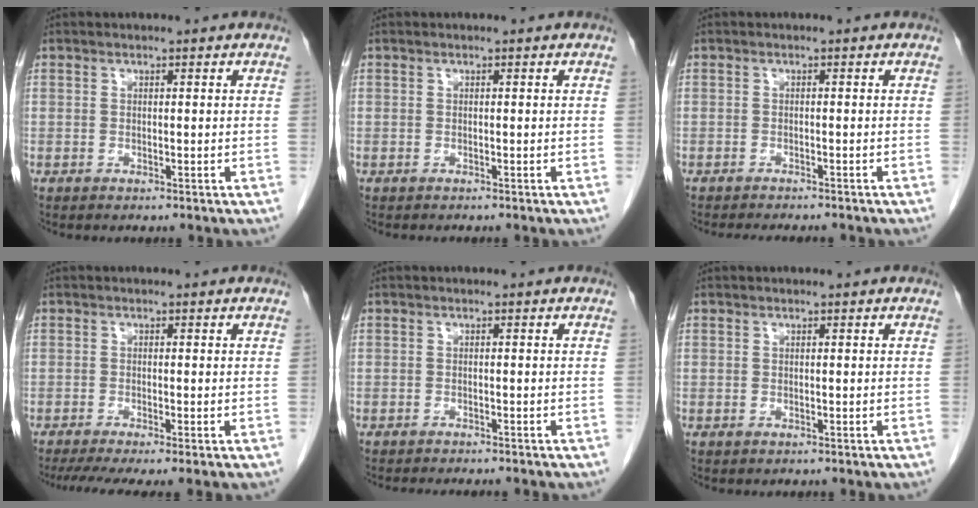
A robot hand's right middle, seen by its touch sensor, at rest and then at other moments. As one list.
[{"total": 1.0, "force": [-0.9, 0.1, 0.4], "torque": [-0.007, -0.001, -0.011]}, {"total": 7.0, "force": [-6.3, 1.2, 2.8], "torque": [-0.031, -0.007, -0.084]}, {"total": 6.1, "force": [-4.6, 0.3, 4.0], "torque": [-0.062, -0.014, -0.078]}, {"total": 6.3, "force": [-5.6, 1.1, 2.5], "torque": [-0.028, -0.006, -0.076]}, {"total": 0.0}]